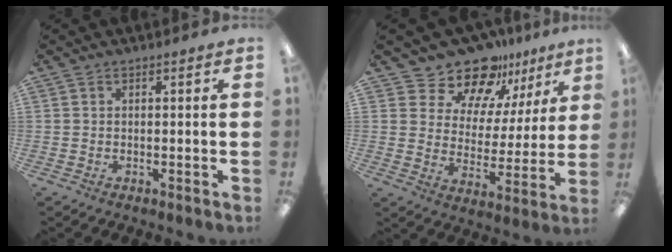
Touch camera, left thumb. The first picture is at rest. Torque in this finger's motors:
{"motor_torque": [0.17, 0.14, -0.20, -0.42, -0.01]}